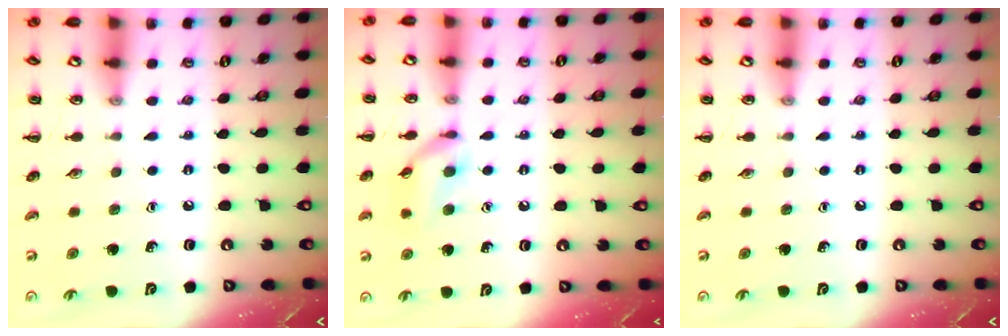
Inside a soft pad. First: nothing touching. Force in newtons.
{"total": 11.1, "press": 10.9, "slide": 1.6}
{"total": 0.0}